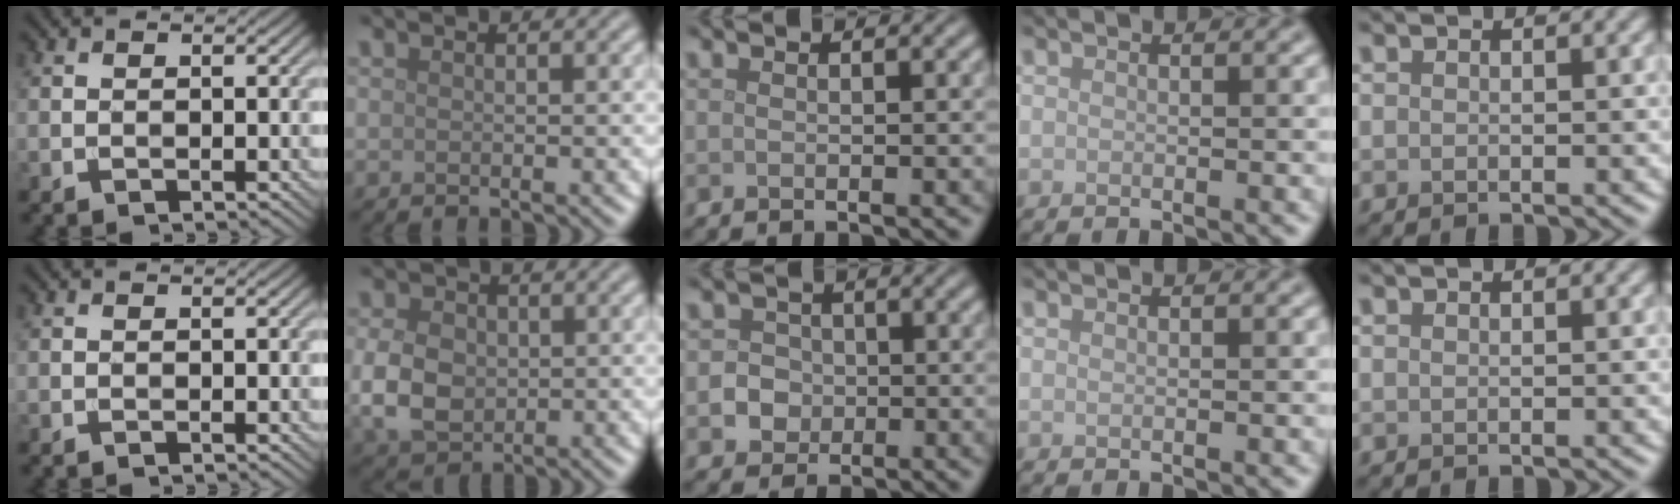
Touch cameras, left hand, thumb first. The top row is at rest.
{"index": {"total": 5.2, "force": [-0.2, 3.9, 3.3], "torque": [-0.076, -0.001, -0.008]}, "middle": {"total": 2.9, "force": [-0.5, 2.7, 0.9], "torque": [0.008, 0.006, -0.023]}}